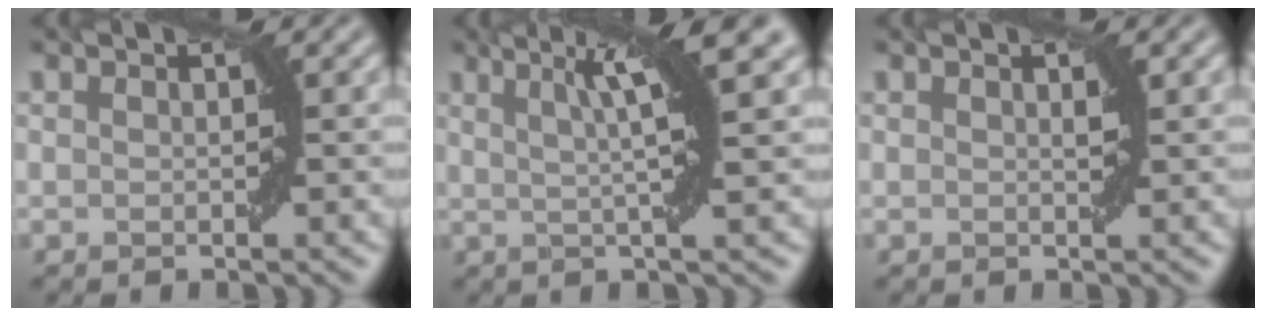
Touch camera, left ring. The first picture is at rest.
{"total": 6.7, "force": [2.7, 0.8, 6.1], "torque": [-0.086, 0.014, 0.046]}
{"total": 0.6, "force": [0.3, 0.2, 0.5], "torque": [-0.006, -0.001, 0.007]}